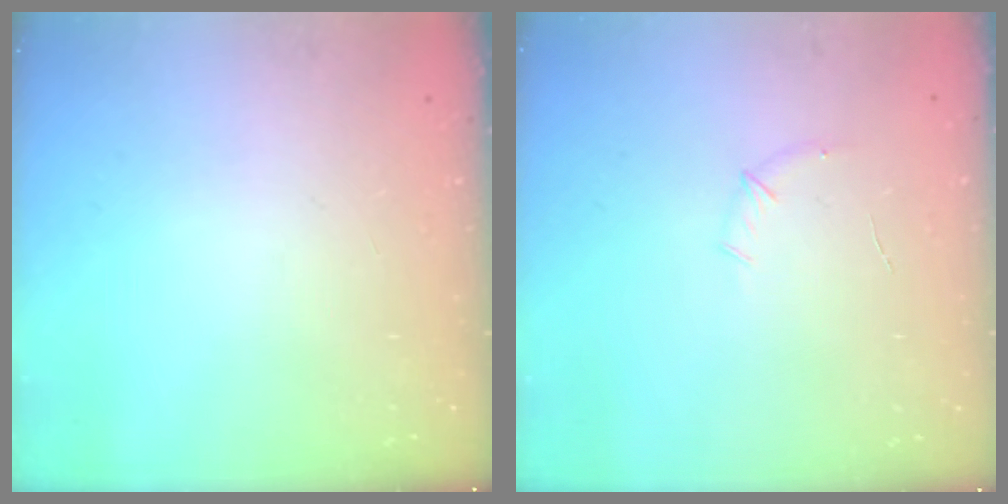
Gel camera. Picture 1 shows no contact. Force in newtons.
{"total": 5.0, "press": 4.8, "slide": 1.4}